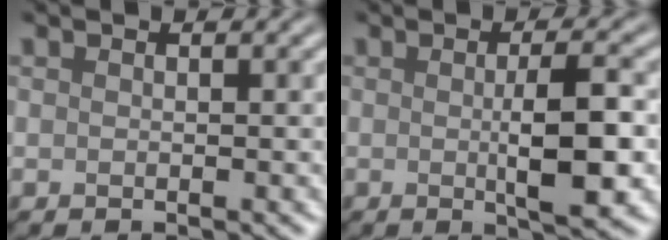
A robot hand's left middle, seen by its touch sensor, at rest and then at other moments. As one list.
[{"total": 5.1, "force": [-0.3, 1.0, 5.0], "torque": [-0.079, 0.000, -0.003]}]